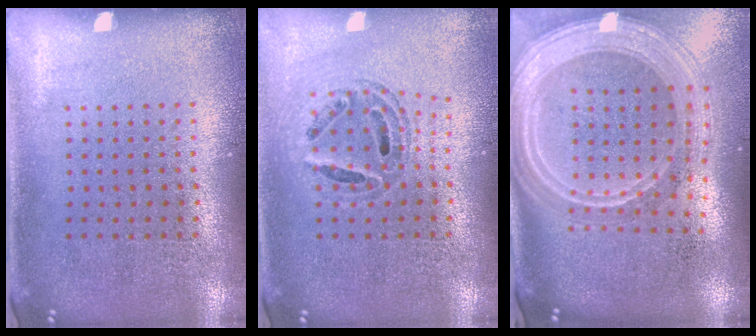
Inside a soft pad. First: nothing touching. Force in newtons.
{"total": 0.7, "press": 0.7, "slide": 0.3}
{"total": 3.0, "press": 2.4, "slide": 1.8}